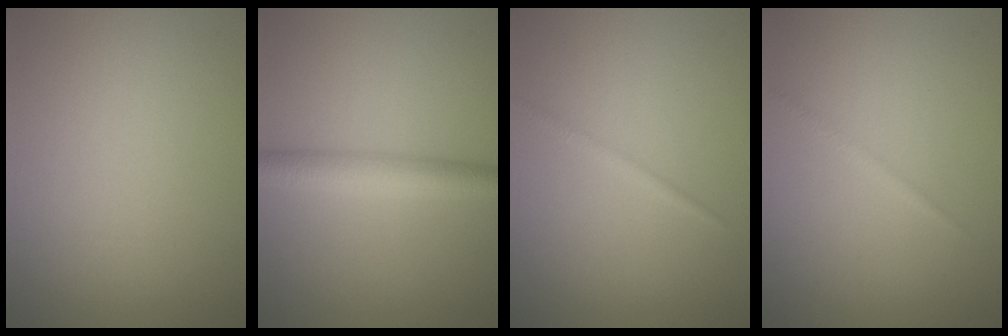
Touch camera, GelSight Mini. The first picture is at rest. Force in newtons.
{"total": 3.5, "press": 3.5, "slide": 0.1}
{"total": 0.8, "press": 0.8, "slide": 0.0}
{"total": 0.7, "press": 0.7, "slide": 0.1}